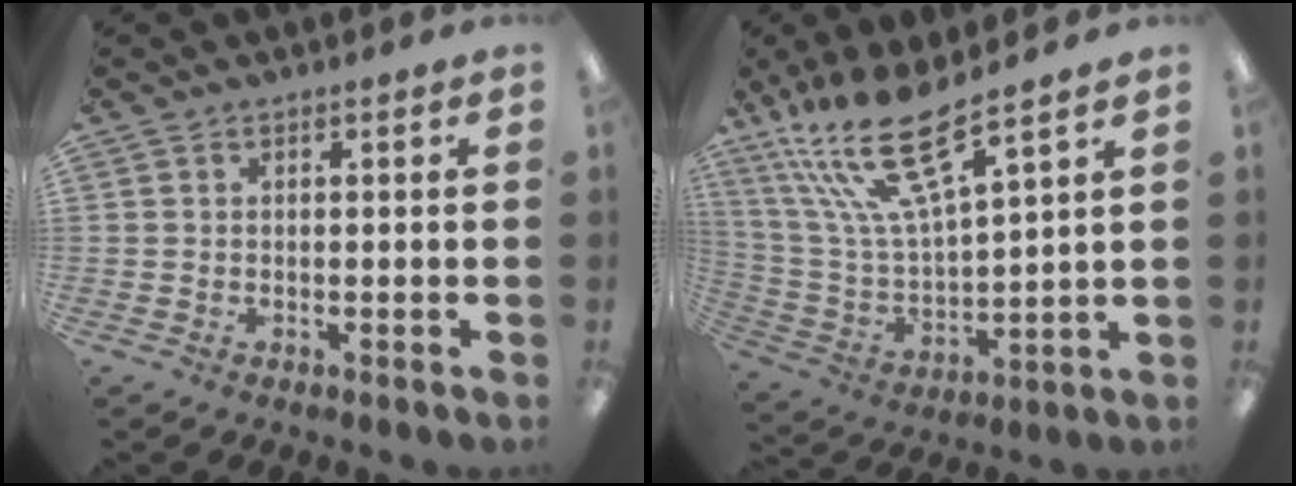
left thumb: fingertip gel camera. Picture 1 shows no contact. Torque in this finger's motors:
{"motor_torque": [0.34, 0.26, 1.63, -1.14, 0.40]}